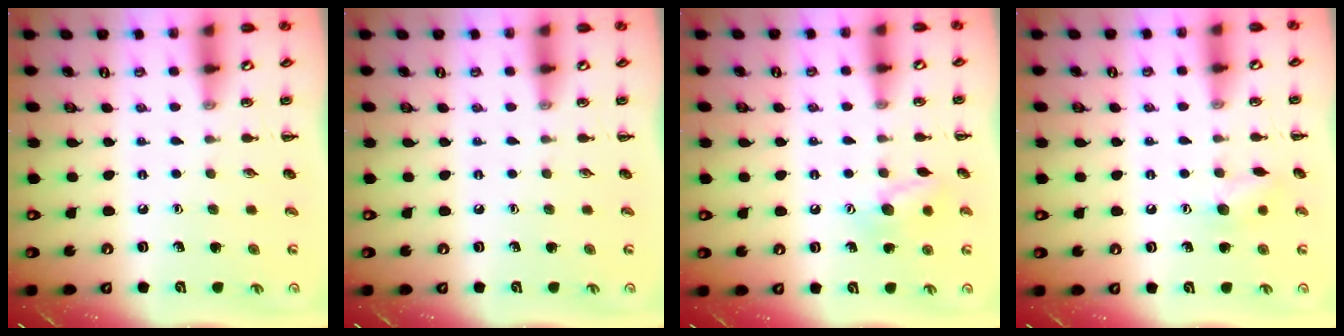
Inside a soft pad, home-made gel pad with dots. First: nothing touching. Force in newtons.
{"total": 0.0}
{"total": 9.7, "press": 9.6, "slide": 0.7}
{"total": 6.5, "press": 6.4, "slide": 0.8}